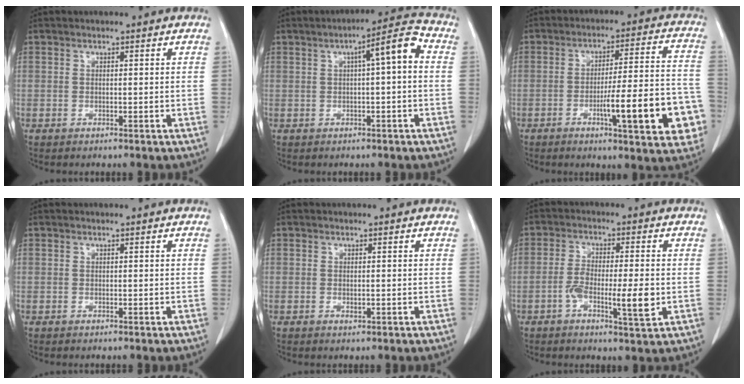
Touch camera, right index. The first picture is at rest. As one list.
[{"total": 6.4, "force": [0.9, 0.6, 6.3], "torque": [-0.091, 0.021, 0.007]}, {"total": 16.0, "force": [-5.5, 2.4, 14.8], "torque": [-0.171, 0.018, -0.069]}, {"total": 0.0}, {"total": 0.7, "force": [-0.1, 0.3, 0.6], "torque": [-0.012, -0.003, 0.000]}, {"total": 7.3, "force": [-1.9, 1.1, 7.0], "torque": [-0.121, -0.001, -0.032]}]